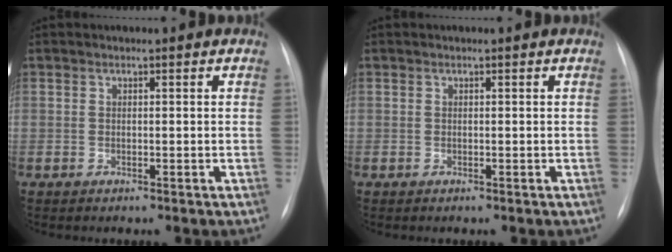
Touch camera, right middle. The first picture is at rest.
{"total": 0.0}